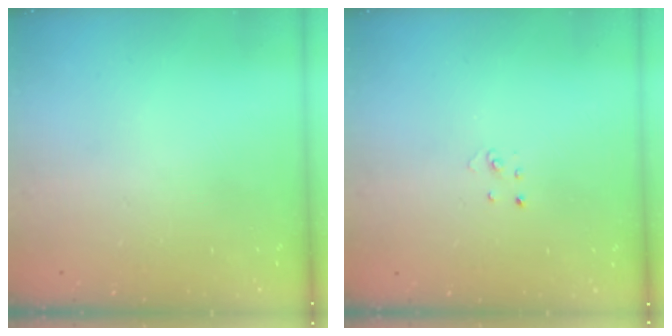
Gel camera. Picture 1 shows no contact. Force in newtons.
{"total": 1.9, "press": 1.9, "slide": 0.2}